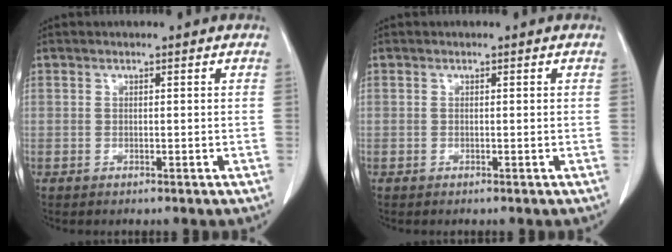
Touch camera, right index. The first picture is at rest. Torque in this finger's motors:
{"motor_torque": [-0.02, -0.10, -0.03, -0.01]}